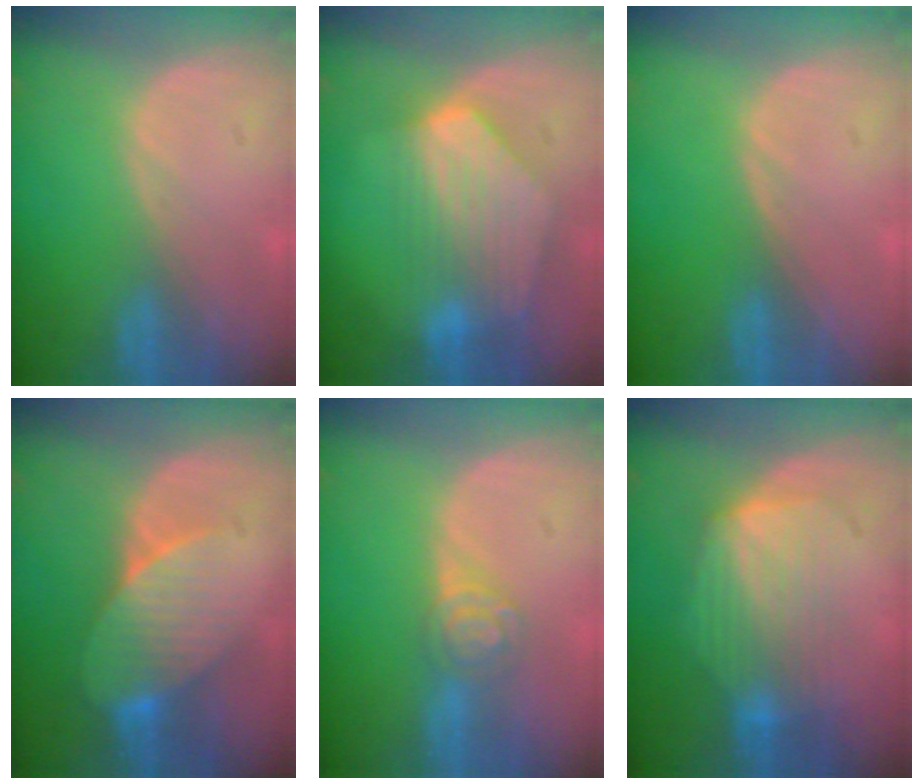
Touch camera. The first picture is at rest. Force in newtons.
{"total": 8.4, "press": 7.6, "slide": 3.5}
{"total": 0.0}
{"total": 8.2, "press": 7.3, "slide": 3.6}
{"total": 4.1, "press": 3.9, "slide": 1.2}
{"total": 7.4, "press": 7.3, "slide": 1.3}